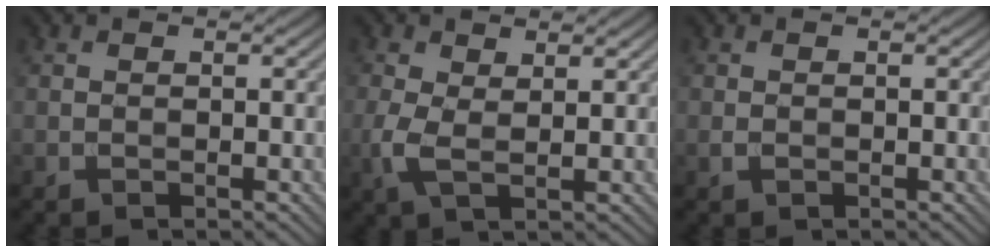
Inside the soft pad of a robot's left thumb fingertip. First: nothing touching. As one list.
[{"total": 4.0, "force": [0.8, 2.1, 3.4], "torque": [-0.095, 0.000, 0.013]}, {"total": 0.7, "force": [-0.2, 0.5, 0.4], "torque": [-0.011, -0.002, -0.004]}]